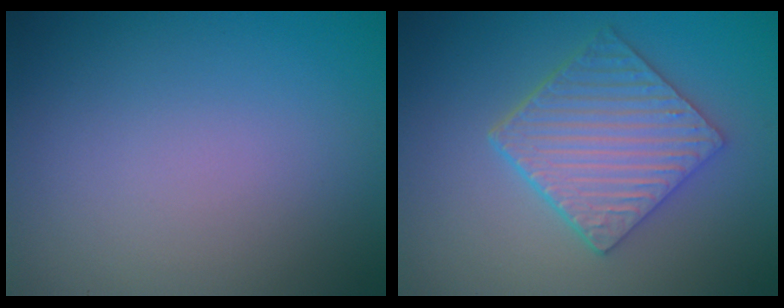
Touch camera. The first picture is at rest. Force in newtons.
{"total": 5.4, "press": 4.5, "slide": 3.1}